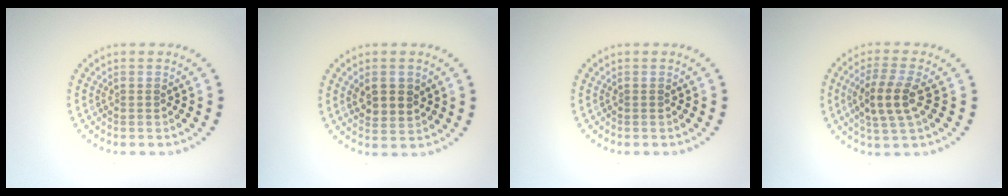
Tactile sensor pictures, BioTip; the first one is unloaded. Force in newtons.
{"total": 2.7, "press": 2.6, "slide": 0.7}
{"total": 0.0}
{"total": 3.8, "press": 3.4, "slide": 1.7}